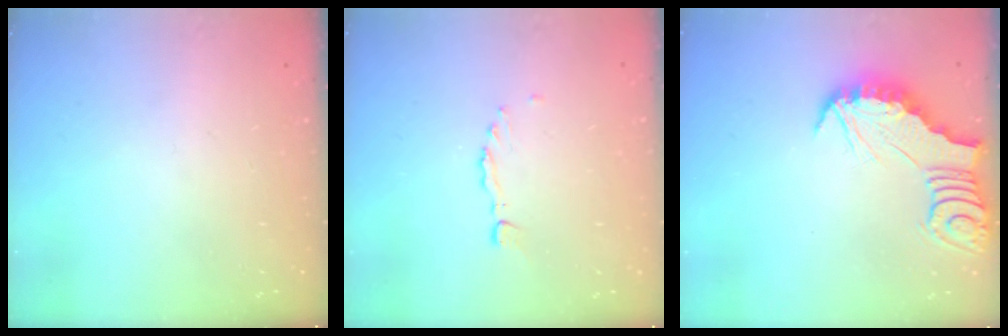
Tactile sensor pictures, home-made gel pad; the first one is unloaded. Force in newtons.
{"total": 0.0}
{"total": 2.7, "press": 2.7, "slide": 0.3}